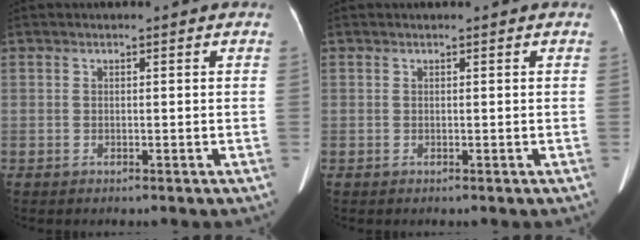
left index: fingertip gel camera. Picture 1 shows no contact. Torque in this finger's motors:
{"motor_torque": [-0.07, -0.09, -0.33, -0.05]}